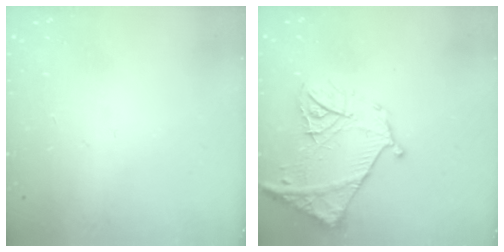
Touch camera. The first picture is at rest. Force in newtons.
{"total": 15.0, "press": 14.9, "slide": 1.6}